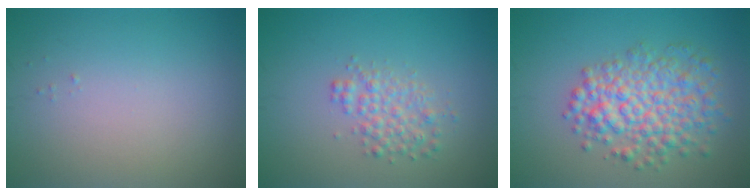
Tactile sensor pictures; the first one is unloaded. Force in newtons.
{"total": 2.5, "press": 2.5, "slide": 0.1}
{"total": 5.9, "press": 5.9, "slide": 0.2}